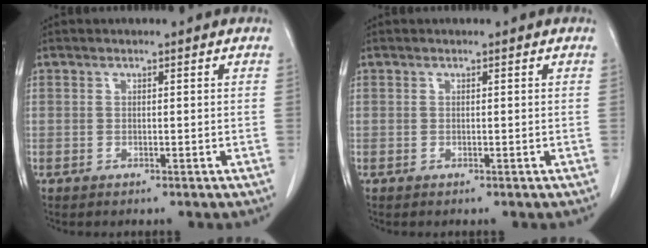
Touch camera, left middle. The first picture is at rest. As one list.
[{"total": 0.0}]